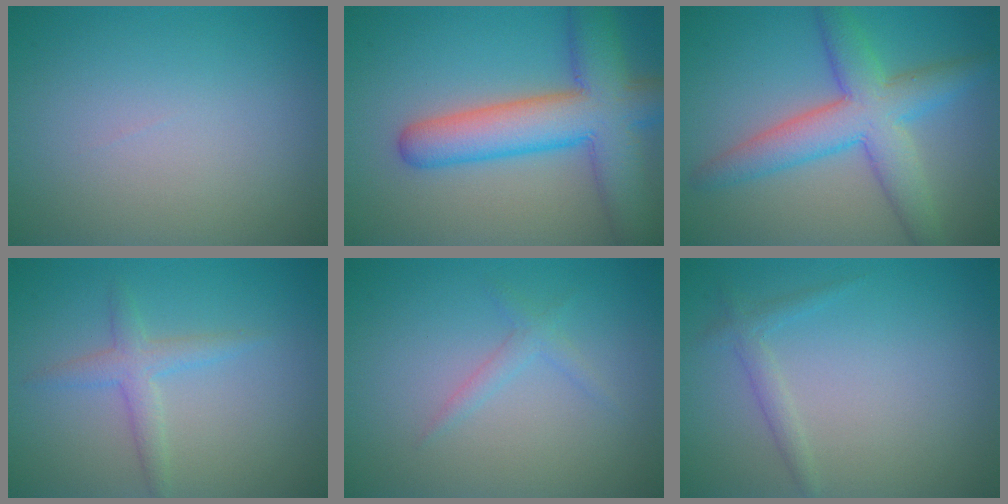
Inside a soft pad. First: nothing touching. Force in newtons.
{"total": 9.0, "press": 9.0, "slide": 0.3}
{"total": 6.7, "press": 6.7, "slide": 0.2}
{"total": 2.2, "press": 2.2, "slide": 0.1}
{"total": 1.3, "press": 1.2, "slide": 0.1}
{"total": 1.4, "press": 1.4, "slide": 0.0}